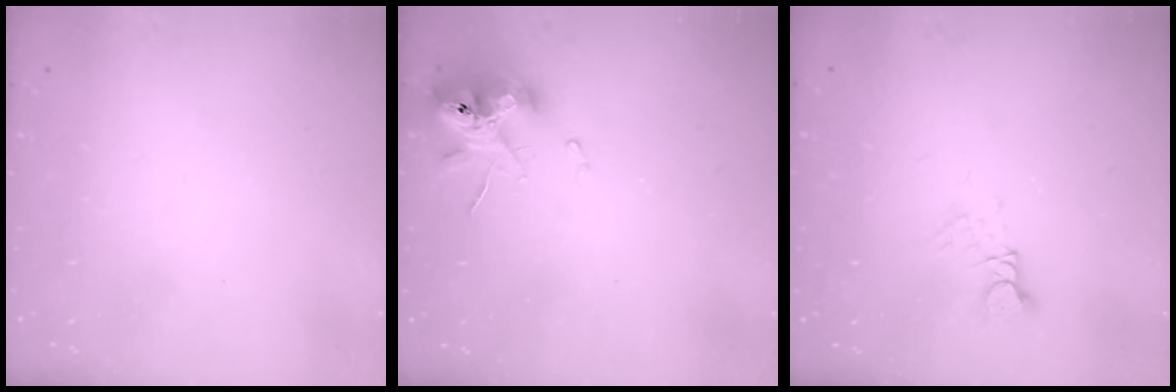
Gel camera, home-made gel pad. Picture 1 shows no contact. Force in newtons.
{"total": 10.8, "press": 10.7, "slide": 1.5}
{"total": 3.5, "press": 3.5, "slide": 0.3}